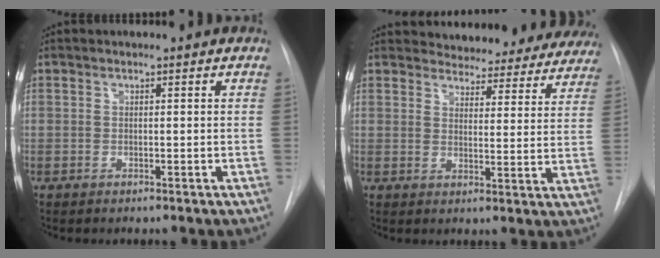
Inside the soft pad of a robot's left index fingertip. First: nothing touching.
{"total": 21.3, "force": [19.8, 6.5, 4.4], "torque": [-0.058, -0.044, 0.228]}